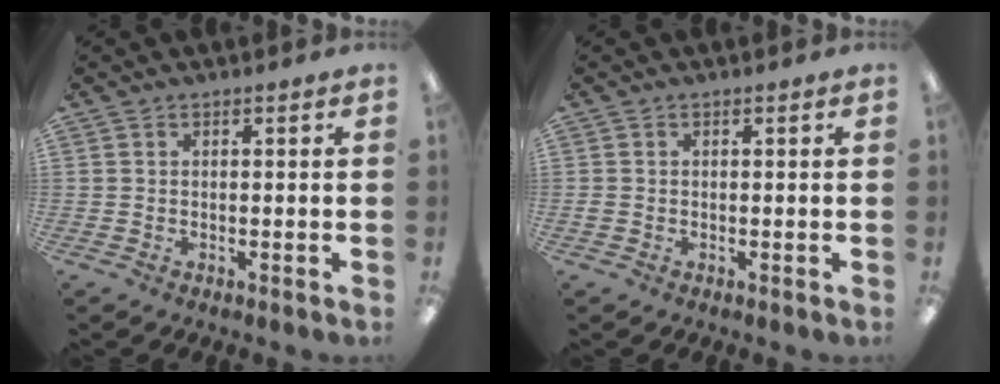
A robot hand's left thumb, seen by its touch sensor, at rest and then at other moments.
{"total": 0.8, "force": [-0.1, 0.6, 0.6], "torque": [-0.011, 0.004, -0.003]}